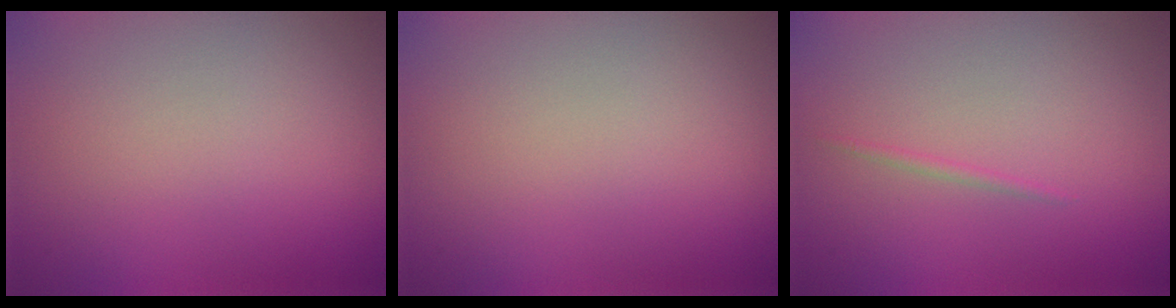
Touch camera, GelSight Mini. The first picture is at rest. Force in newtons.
{"total": 0.0}
{"total": 0.6, "press": 0.6, "slide": 0.1}